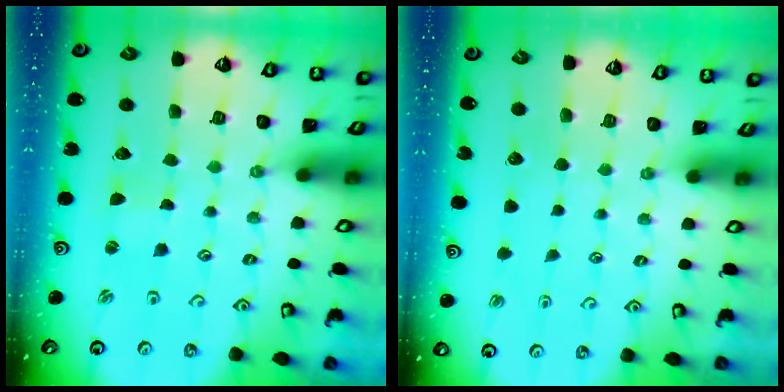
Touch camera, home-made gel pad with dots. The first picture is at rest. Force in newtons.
{"total": 0.0}